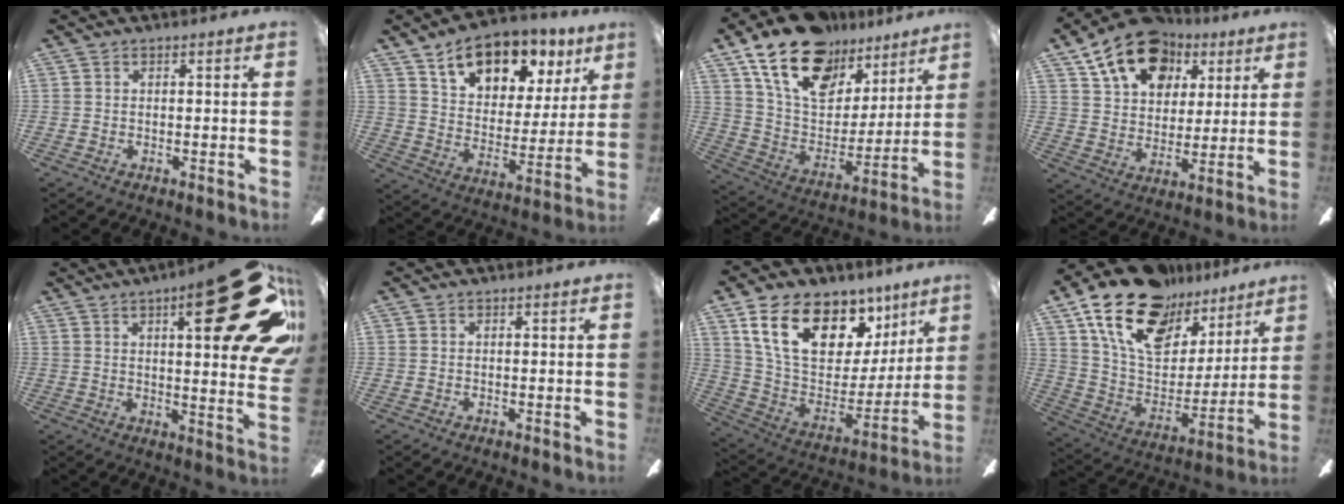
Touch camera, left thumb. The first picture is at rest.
{"total": 13.7, "force": [9.9, 7.1, 6.2], "torque": [-0.091, -0.063, 0.174]}
{"total": 21.9, "force": [14.4, 12.1, 11.2], "torque": [-0.194, -0.079, 0.261]}
{"total": 18.0, "force": [10.2, 11.9, 8.9], "torque": [-0.145, -0.046, 0.186]}
{"total": 27.3, "force": [12.2, 7.6, 23.2], "torque": [-0.294, -0.079, 0.194]}
{"total": 0.0}
{"total": 21.8, "force": [12.6, 12.5, 12.8], "torque": [-0.216, -0.063, 0.232]}
{"total": 23.1, "force": [14.8, 12.5, 12.6], "torque": [-0.215, -0.080, 0.268]}